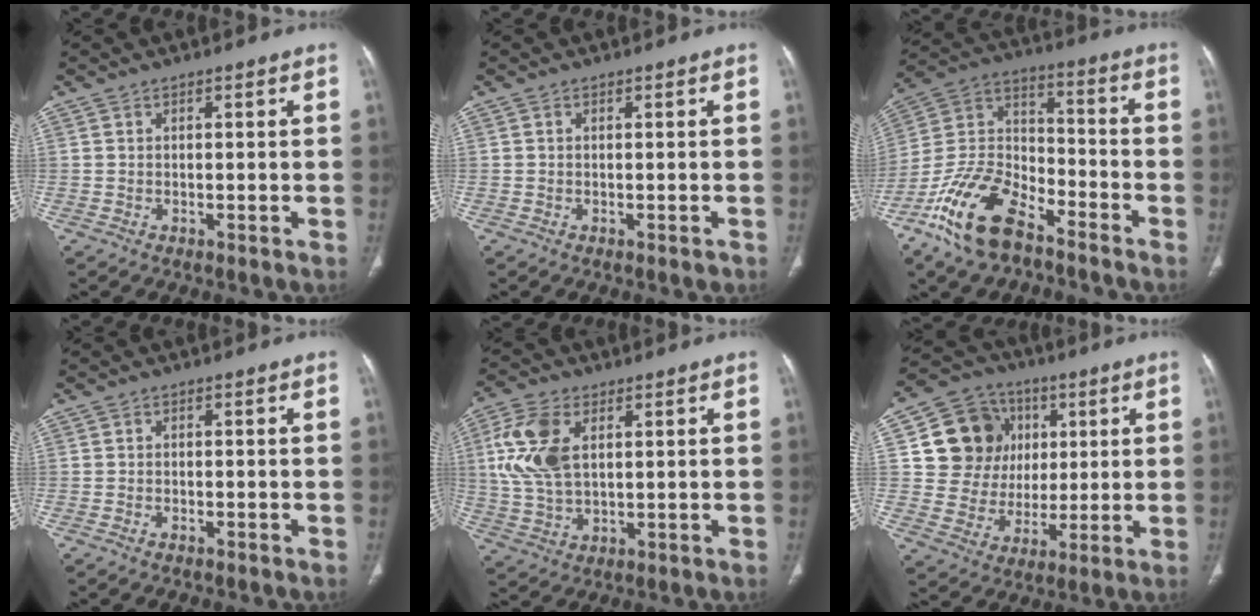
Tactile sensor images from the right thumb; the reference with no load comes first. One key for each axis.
{"total": 0.8, "fx": -0.3, "fy": 0.4, "fz": 0.6, "tx": -0.006, "ty": 0.000, "tz": -0.004}
{"total": 17.9, "fx": -11.7, "fy": 8.5, "fz": 10.5, "tx": -0.203, "ty": 0.061, "tz": -0.224}
{"total": 1.0, "fx": -0.7, "fy": 0.4, "fz": 0.5, "tx": -0.015, "ty": 0.005, "tz": -0.011}
{"total": 11.4, "fx": 3.0, "fy": 6.5, "fz": 8.8, "tx": -0.191, "ty": -0.001, "tz": 0.060}
{"total": 15.3, "fx": 3.9, "fy": 13.7, "fz": 5.6, "tx": -0.060, "ty": 0.011, "tz": 0.077}